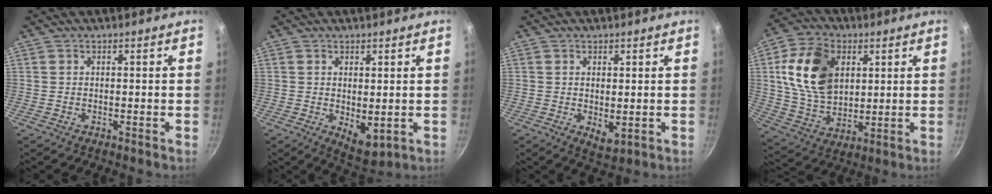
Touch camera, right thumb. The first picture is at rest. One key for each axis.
{"total": 5.7, "fx": 0.1, "fy": 2.9, "fz": 4.9, "tx": -0.063, "ty": -0.019, "tz": 0.010}
{"total": 3.6, "fx": 0.3, "fy": 1.8, "fz": 3.0, "tx": -0.046, "ty": -0.013, "tz": 0.009}
{"total": 16.9, "fx": 4.3, "fy": 11.6, "fz": 11.5, "tx": -0.190, "ty": -0.008, "tz": 0.083}